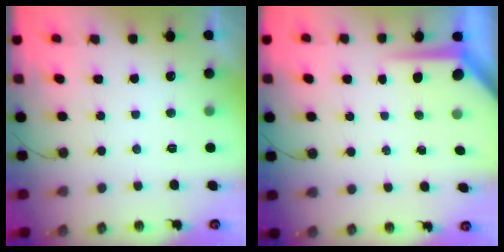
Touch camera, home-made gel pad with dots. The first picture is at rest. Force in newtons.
{"total": 5.2, "press": 5.2, "slide": 0.5}